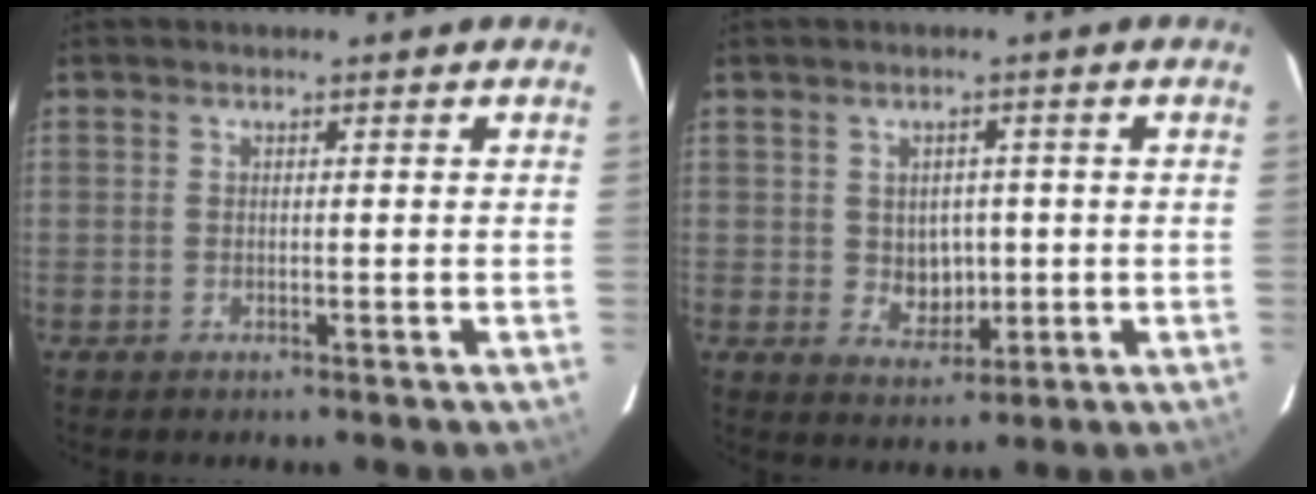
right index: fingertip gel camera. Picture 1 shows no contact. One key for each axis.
{"total": 4.9, "fx": 0.0, "fy": 4.3, "fz": 2.4, "tx": -0.042, "ty": 0.003, "tz": 0.011}